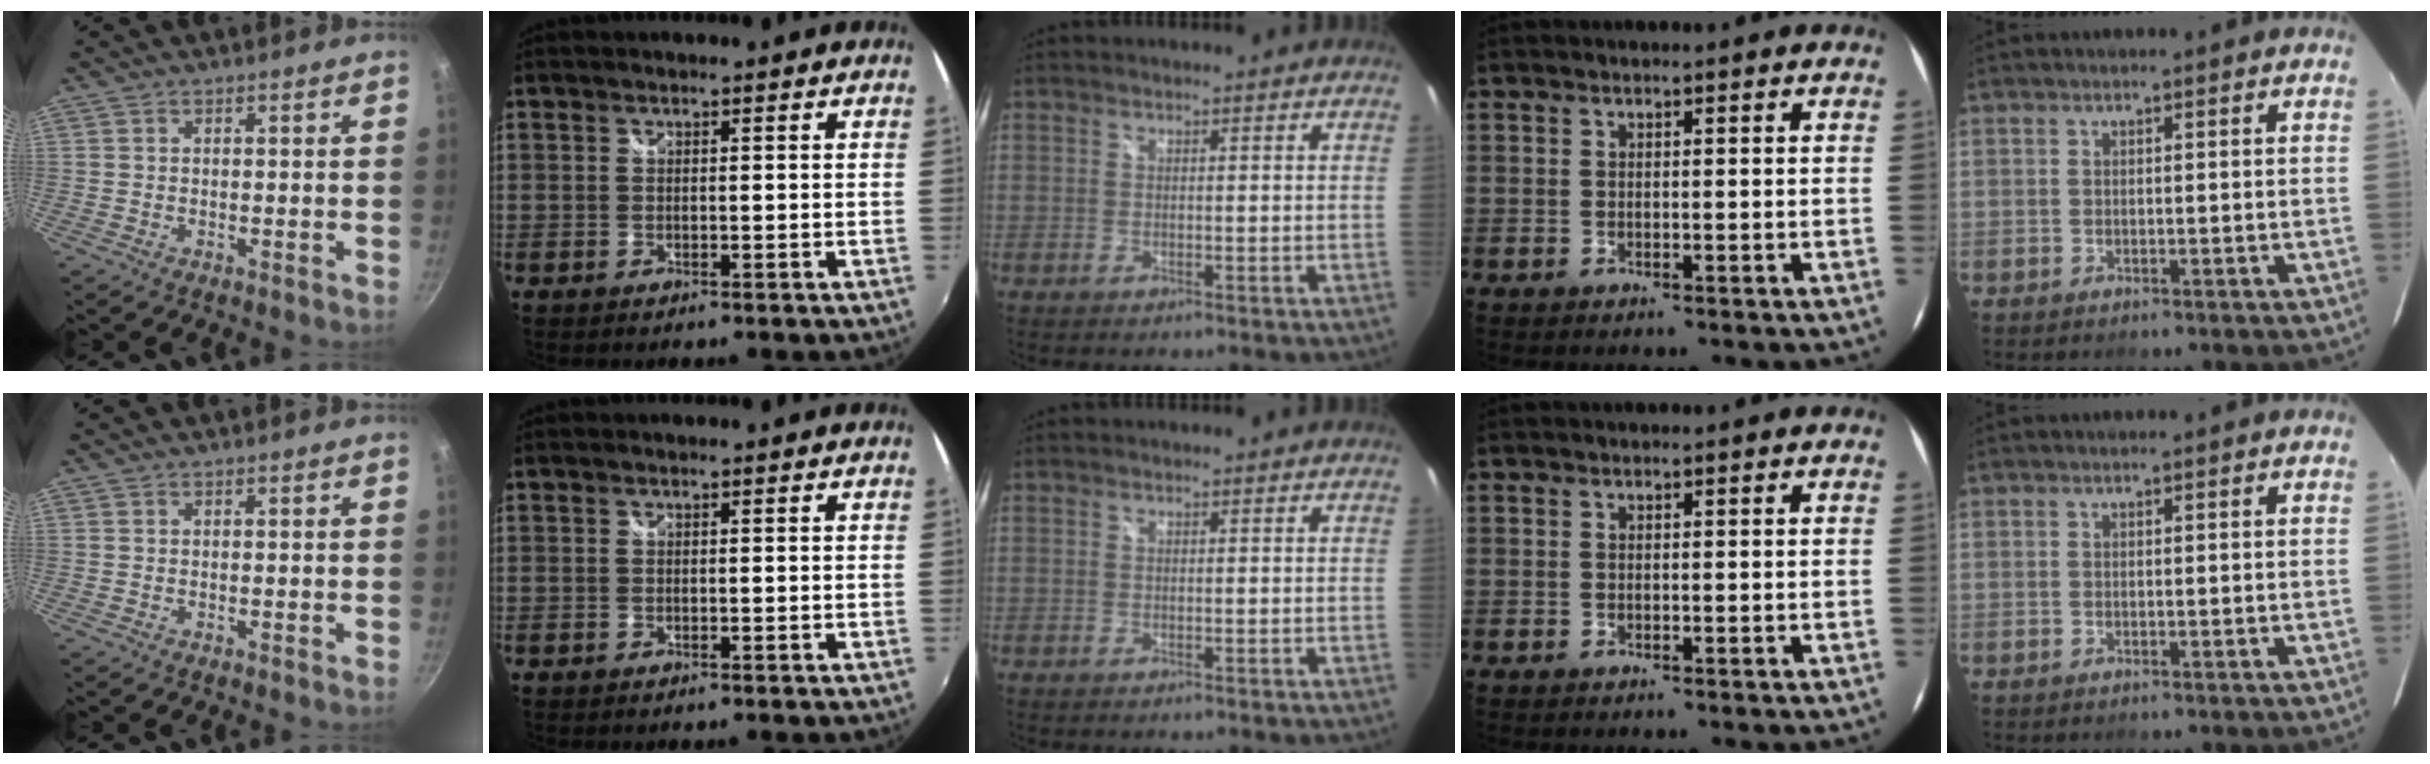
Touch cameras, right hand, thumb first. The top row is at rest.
{}